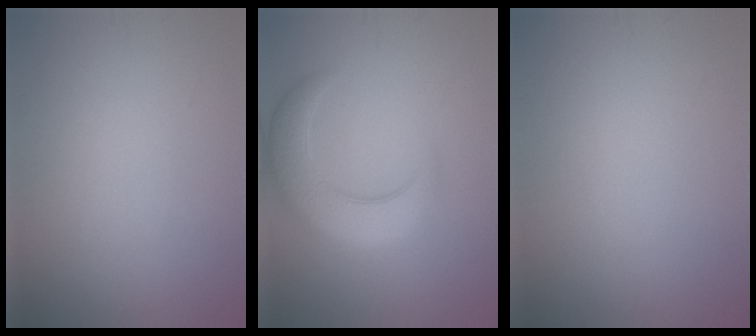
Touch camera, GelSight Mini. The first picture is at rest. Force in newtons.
{"total": 5.6, "press": 5.5, "slide": 0.4}
{"total": 0.0}